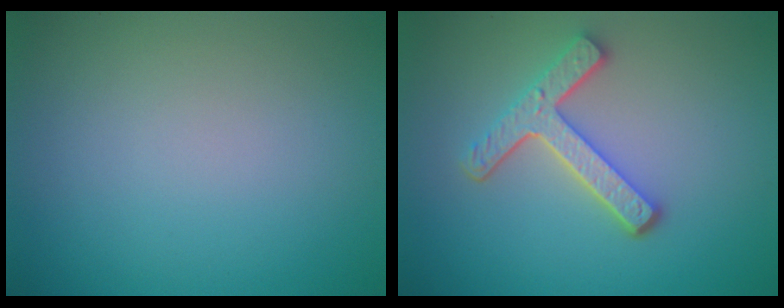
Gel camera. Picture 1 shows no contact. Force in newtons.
{"total": 4.2, "press": 3.3, "slide": 2.6}